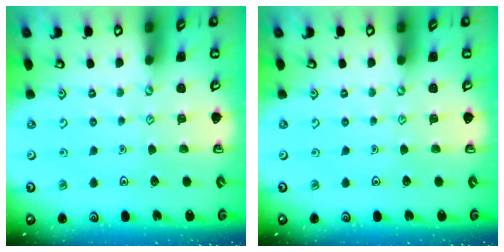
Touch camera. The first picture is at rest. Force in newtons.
{"total": 0.0}